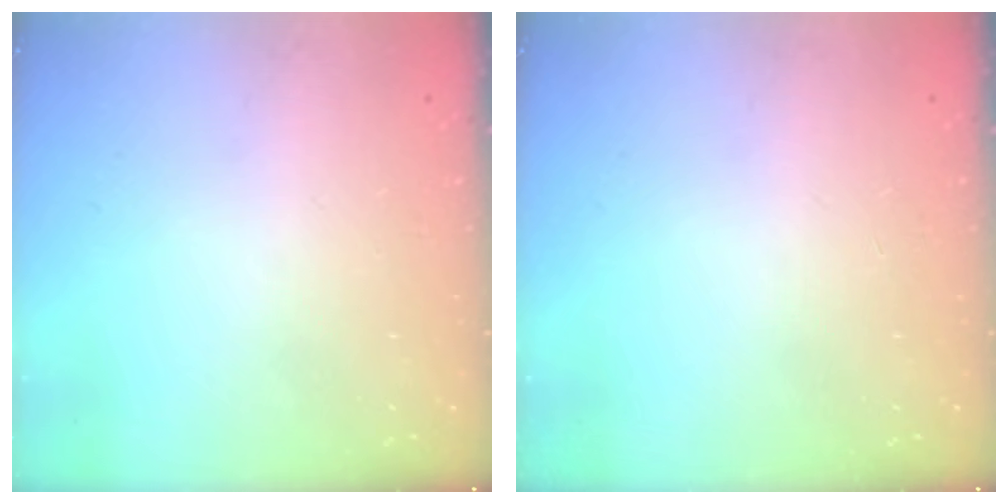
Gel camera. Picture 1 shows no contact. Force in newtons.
{"total": 0.0}